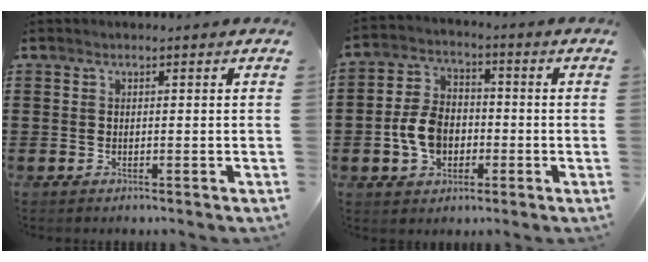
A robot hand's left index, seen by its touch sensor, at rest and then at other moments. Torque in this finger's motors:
{"motor_torque": [1.57, 0.57, 0.66, 0.09]}